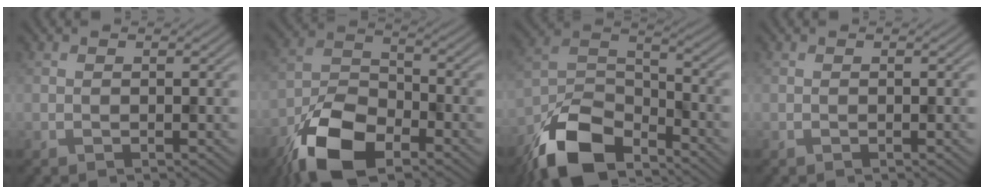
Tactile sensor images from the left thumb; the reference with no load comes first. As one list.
[{"total": 11.7, "force": [-7.3, 5.3, 7.5], "torque": [-0.155, -0.007, -0.152]}, {"total": 12.7, "force": [-9.1, 5.4, 7.1], "torque": [-0.148, -0.008, -0.187]}, {"total": 0.0}]